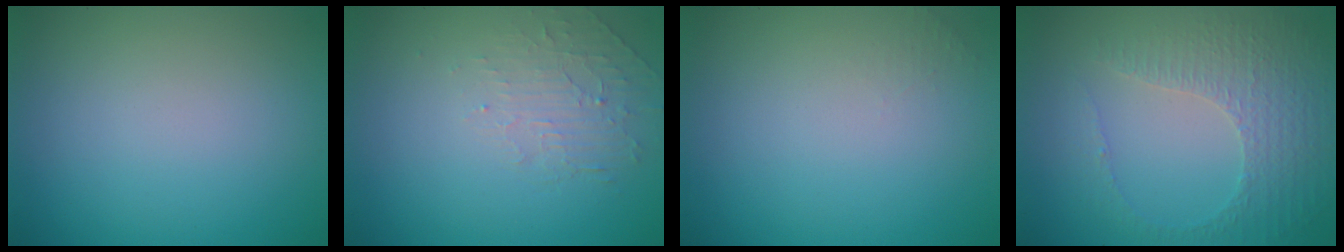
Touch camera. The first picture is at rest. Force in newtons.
{"total": 1.9, "press": 0.6, "slide": 1.8}
{"total": 0.7, "press": 0.7, "slide": 0.1}
{"total": 4.6, "press": 3.3, "slide": 3.2}